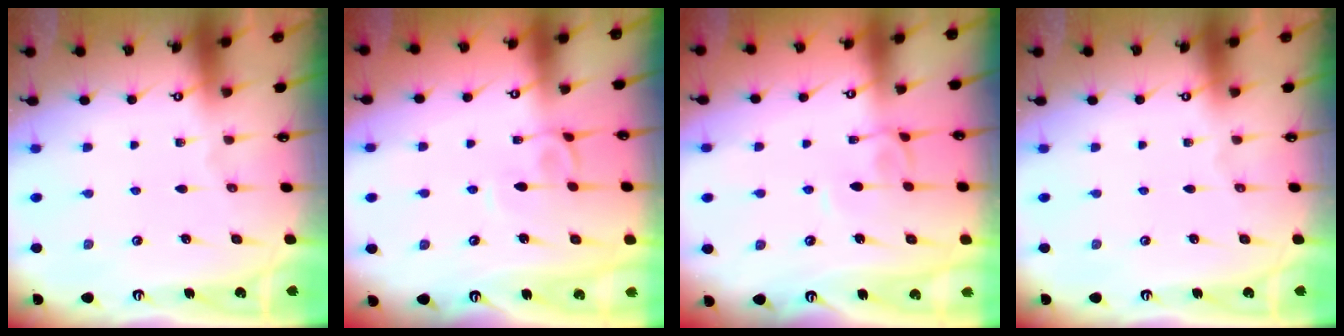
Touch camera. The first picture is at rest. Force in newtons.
{"total": 3.2, "press": 3.2, "slide": 0.2}
{"total": 1.9, "press": 1.9, "slide": 0.3}
{"total": 0.0}